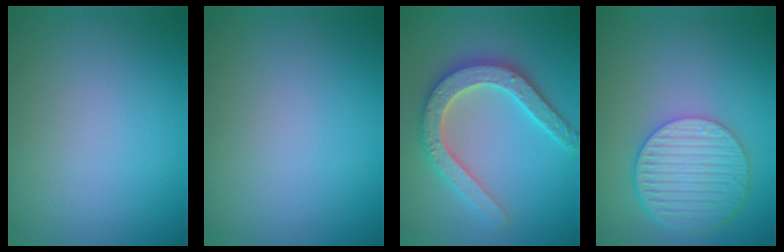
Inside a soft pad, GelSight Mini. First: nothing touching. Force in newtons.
{"total": 0.0}
{"total": 5.3, "press": 5.2, "slide": 1.0}
{"total": 6.0, "press": 5.0, "slide": 3.4}